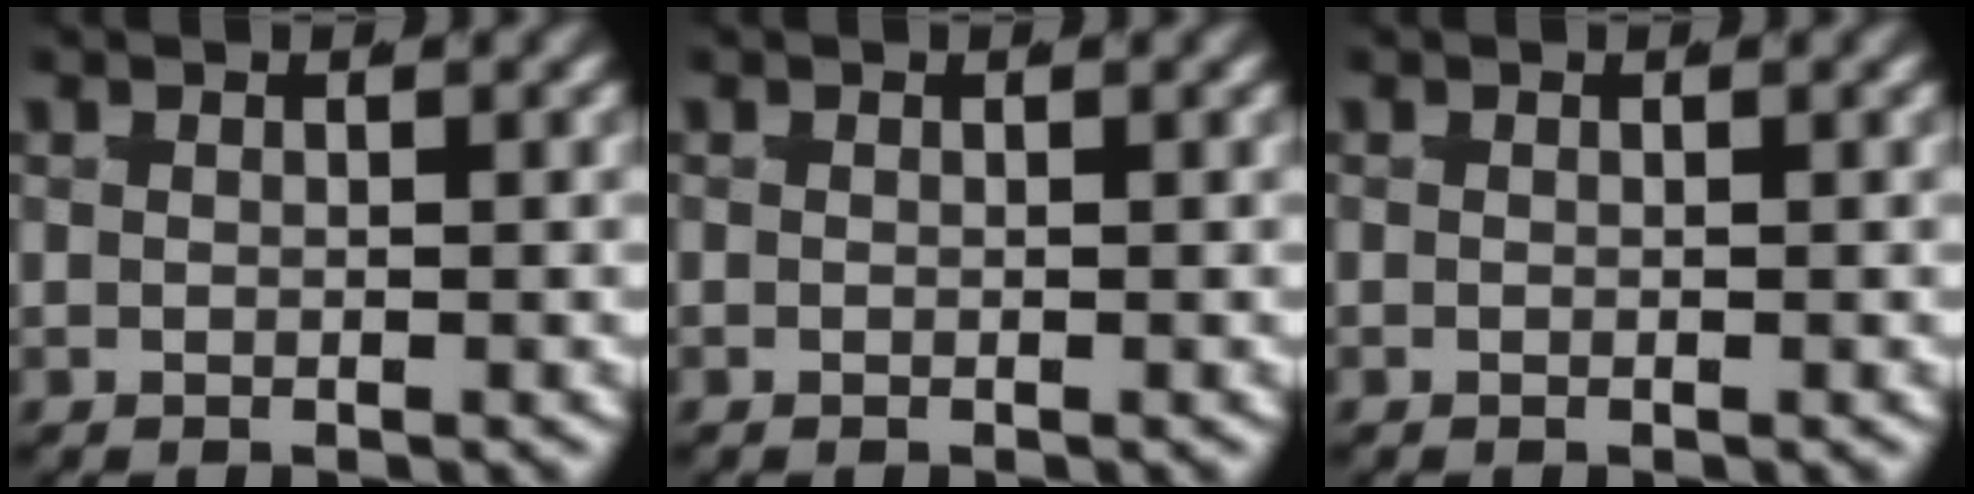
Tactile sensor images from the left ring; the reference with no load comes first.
{"total": 0.0}
{"total": 0.0}